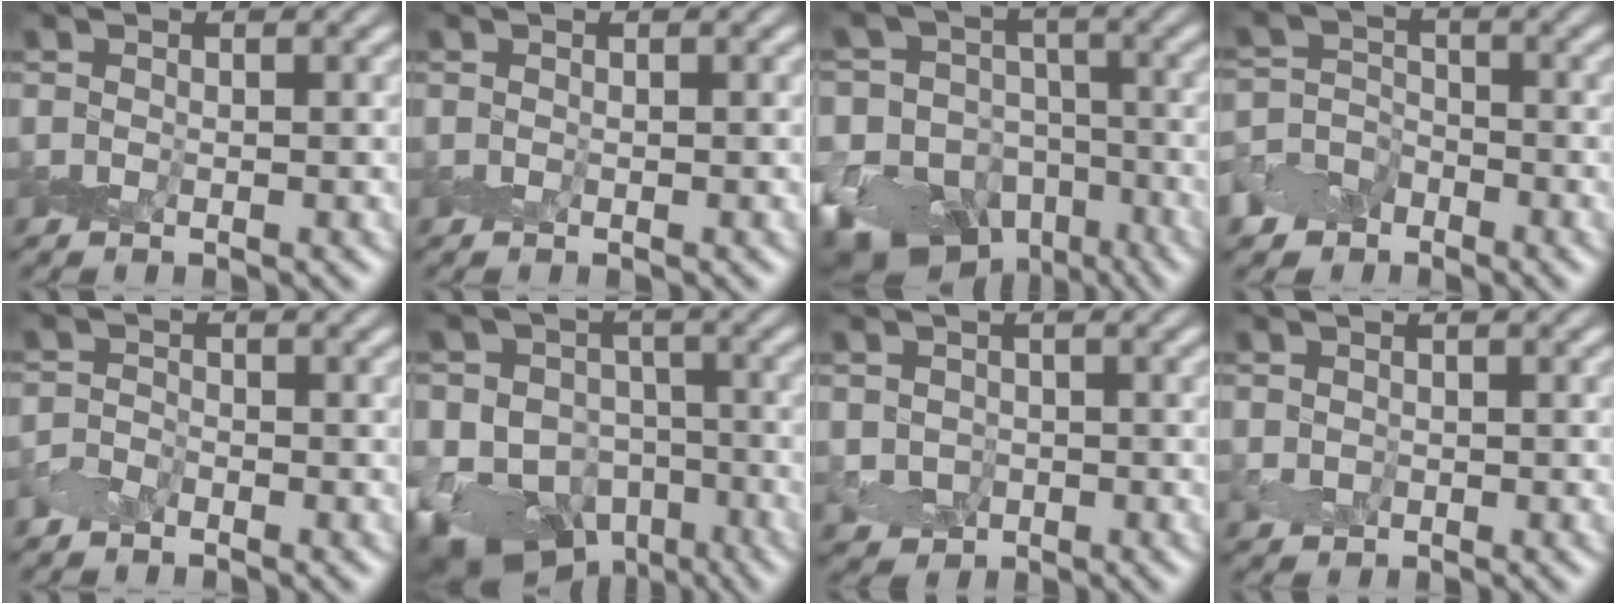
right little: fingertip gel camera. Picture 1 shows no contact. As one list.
[{"total": 0.0}, {"total": 19.1, "force": [-10.9, 14.4, 6.3], "torque": [-0.140, -0.050, -0.171]}, {"total": 3.2, "force": [-1.8, 2.5, 0.8], "torque": [-0.007, 0.003, -0.036]}, {"total": 1.2, "force": [-0.9, 0.7, 0.2], "torque": [-0.005, 0.005, -0.021]}, {"total": 16.8, "force": [-8.9, 13.0, 5.9], "torque": [-0.114, -0.049, -0.151]}, {"total": 2.5, "force": [-0.5, 2.3, 0.7], "torque": [0.003, 0.001, -0.006]}, {"total": 1.0, "force": [-0.1, 0.9, 0.2], "torque": [-0.003, -0.001, -0.001]}]